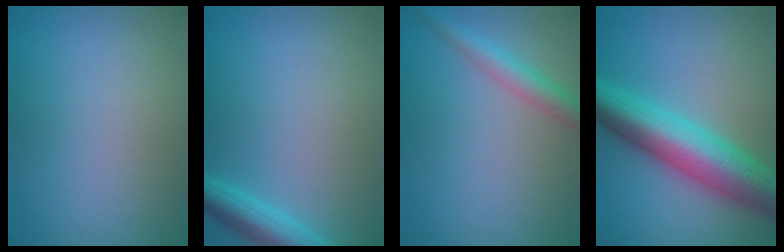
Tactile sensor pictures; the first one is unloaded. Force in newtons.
{"total": 3.4, "press": 3.4, "slide": 0.2}
{"total": 3.1, "press": 3.1, "slide": 0.1}
{"total": 9.4, "press": 9.4, "slide": 0.0}